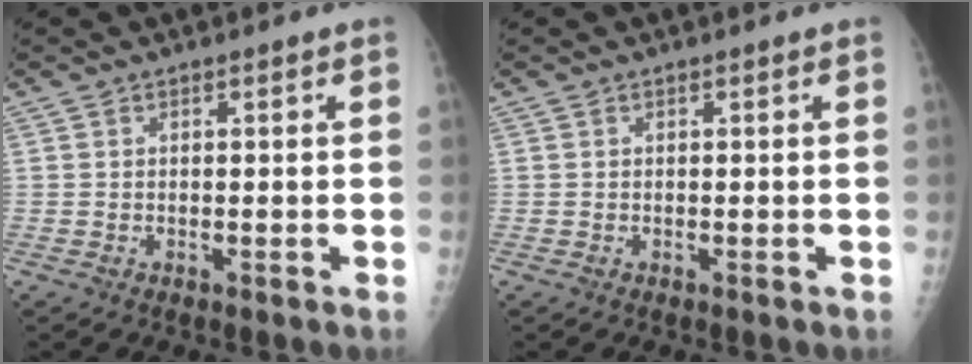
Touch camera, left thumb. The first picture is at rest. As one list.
[{"total": 0.0}]